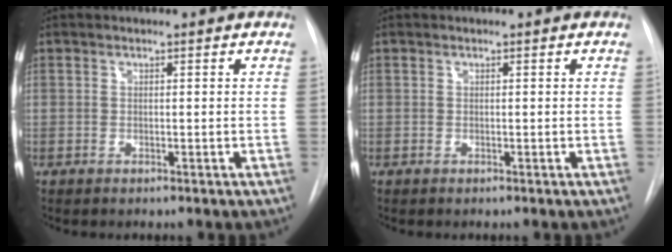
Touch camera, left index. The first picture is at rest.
{"total": 0.0}